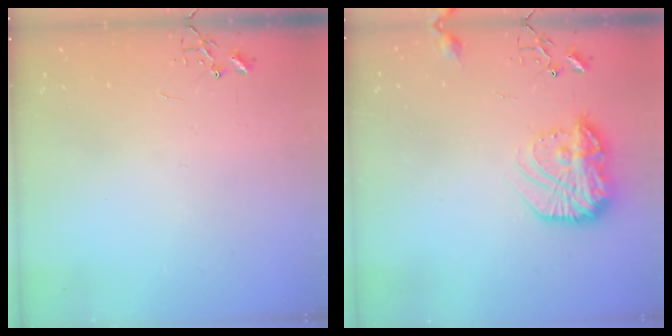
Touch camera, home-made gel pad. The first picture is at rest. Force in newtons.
{"total": 15.3, "press": 15.2, "slide": 1.0}